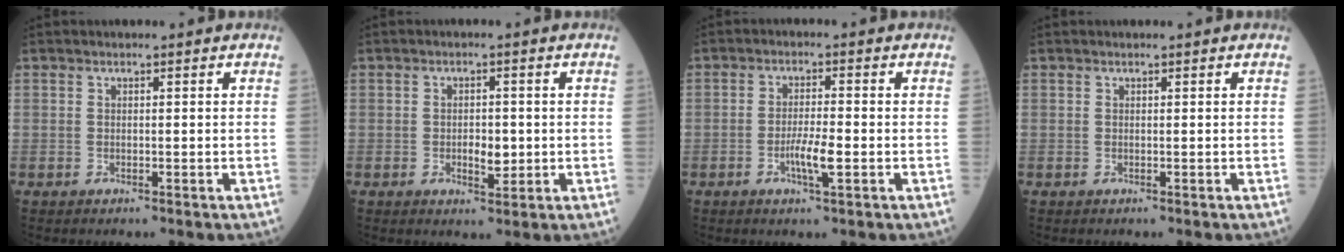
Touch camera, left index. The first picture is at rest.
{"total": 3.1, "force": [-0.4, 1.6, 2.7], "torque": [-0.044, 0.000, -0.001]}
{"total": 4.1, "force": [-1.3, 0.4, 3.9], "torque": [-0.077, -0.004, -0.025]}
{"total": 0.0}